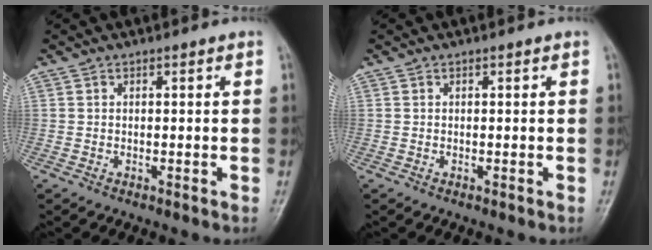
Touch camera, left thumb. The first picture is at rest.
{"total": 0.0}